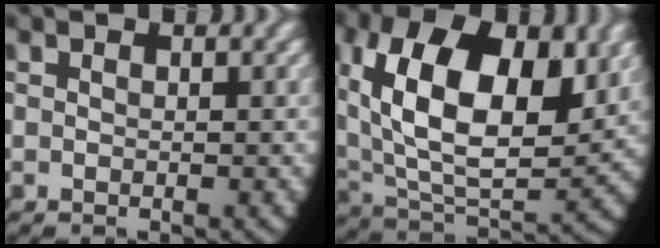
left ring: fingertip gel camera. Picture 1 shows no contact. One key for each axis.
{"total": 12.8, "fx": 3.2, "fy": 7.5, "fz": 9.9, "tx": -0.202, "ty": -0.038, "tz": 0.070}